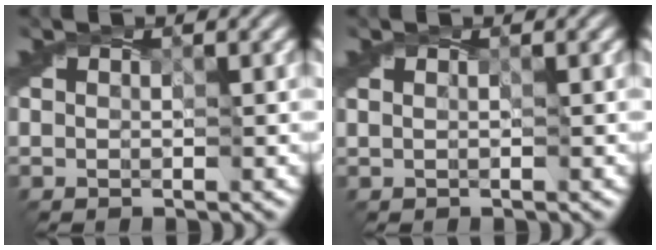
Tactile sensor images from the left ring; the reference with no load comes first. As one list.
[{"total": 0.0}]